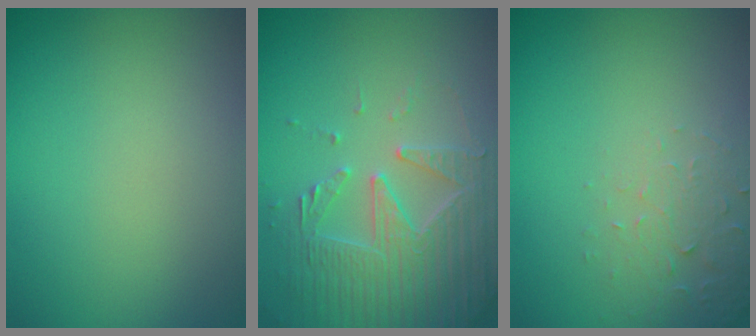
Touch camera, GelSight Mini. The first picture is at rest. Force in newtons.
{"total": 4.7, "press": 4.5, "slide": 1.2}
{"total": 2.2, "press": 2.2, "slide": 0.4}